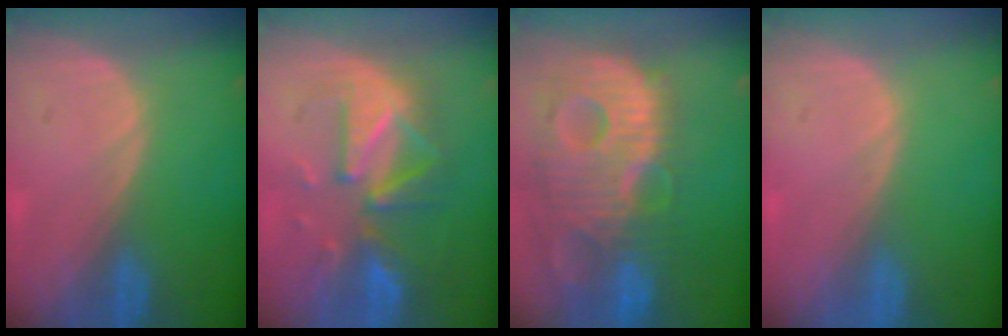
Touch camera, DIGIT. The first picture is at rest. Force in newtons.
{"total": 9.5, "press": 9.0, "slide": 3.0}
{"total": 13.9, "press": 12.0, "slide": 7.1}
{"total": 0.0}